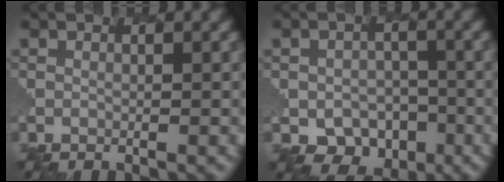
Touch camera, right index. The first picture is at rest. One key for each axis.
{"total": 4.7, "fx": -2.6, "fy": 3.6, "fz": 1.4, "tx": -0.028, "ty": -0.012, "tz": -0.032}